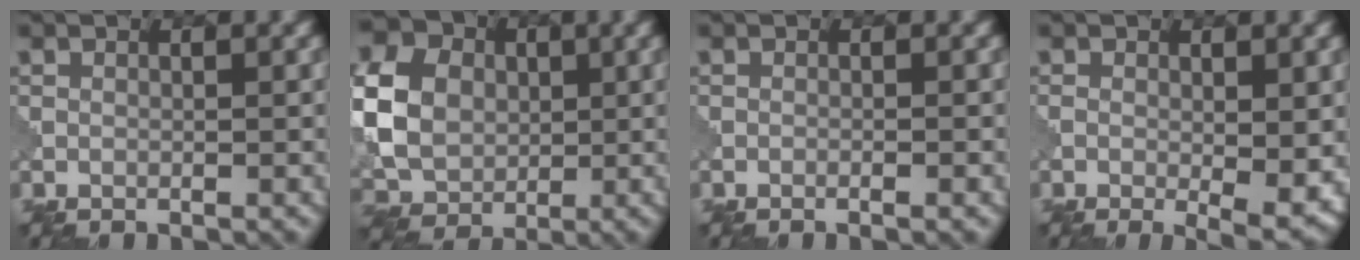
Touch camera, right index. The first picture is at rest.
{"total": 7.5, "force": [0.5, 6.5, 3.7], "torque": [-0.112, 0.012, 0.005]}
{"total": 1.1, "force": [-0.2, 0.6, 0.8], "torque": [0.019, 0.001, -0.023]}
{"total": 4.4, "force": [-0.9, 1.2, 4.2], "torque": [-0.066, -0.015, -0.007]}